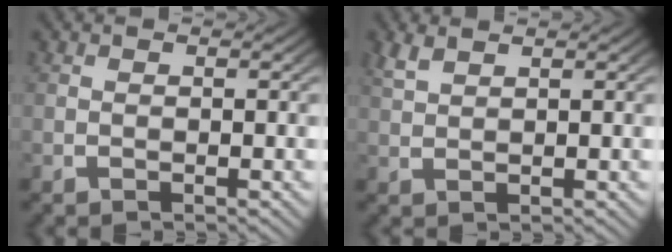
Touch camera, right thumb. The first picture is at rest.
{"total": 1.7, "force": [1.6, 0.3, 0.6], "torque": [-0.014, 0.006, 0.037]}